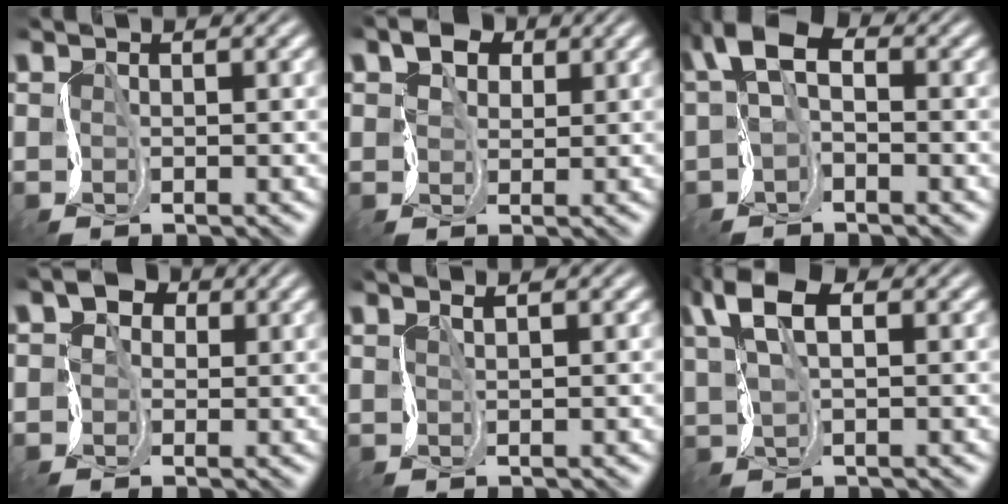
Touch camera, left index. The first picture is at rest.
{"total": 3.0, "force": [1.0, 2.2, 1.8], "torque": [-0.039, 0.000, 0.005]}
{"total": 6.7, "force": [0.7, 4.3, 5.1], "torque": [-0.106, 0.022, -0.005]}
{"total": 2.9, "force": [0.3, 2.3, 1.8], "torque": [-0.030, 0.004, -0.013]}
{"total": 1.0, "force": [0.4, 0.1, 0.9], "torque": [-0.012, 0.002, -0.004]}
{"total": 5.8, "force": [1.5, 3.0, 4.8], "torque": [-0.111, 0.013, 0.019]}